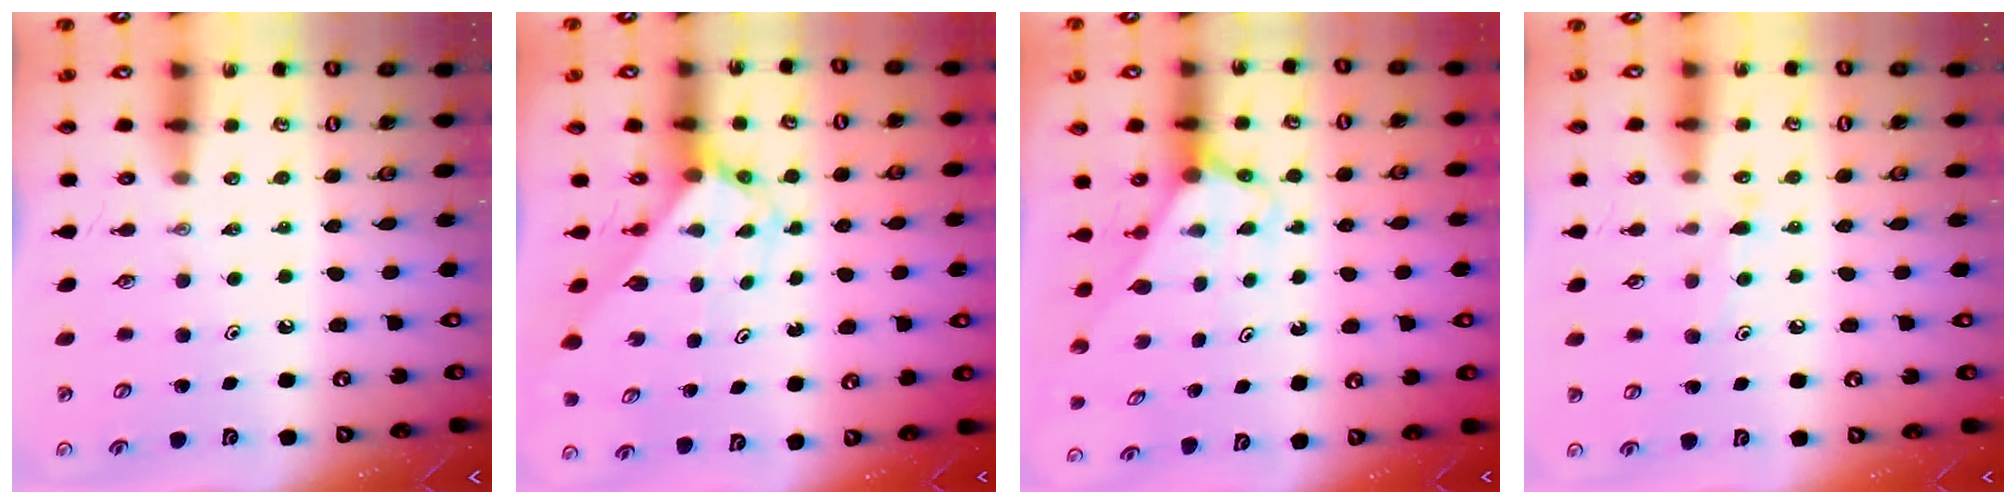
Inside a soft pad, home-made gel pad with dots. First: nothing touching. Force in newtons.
{"total": 2.6, "press": 2.6, "slide": 0.2}
{"total": 2.7, "press": 2.7, "slide": 0.2}
{"total": 6.6, "press": 6.6, "slide": 0.5}